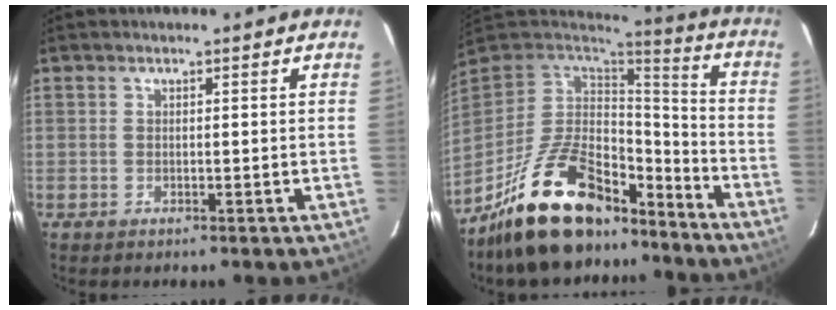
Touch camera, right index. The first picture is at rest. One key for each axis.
{"total": 23.3, "fx": -16.1, "fy": 10.4, "fz": 13.1, "tx": -0.258, "ty": 0.005, "tz": -0.251}